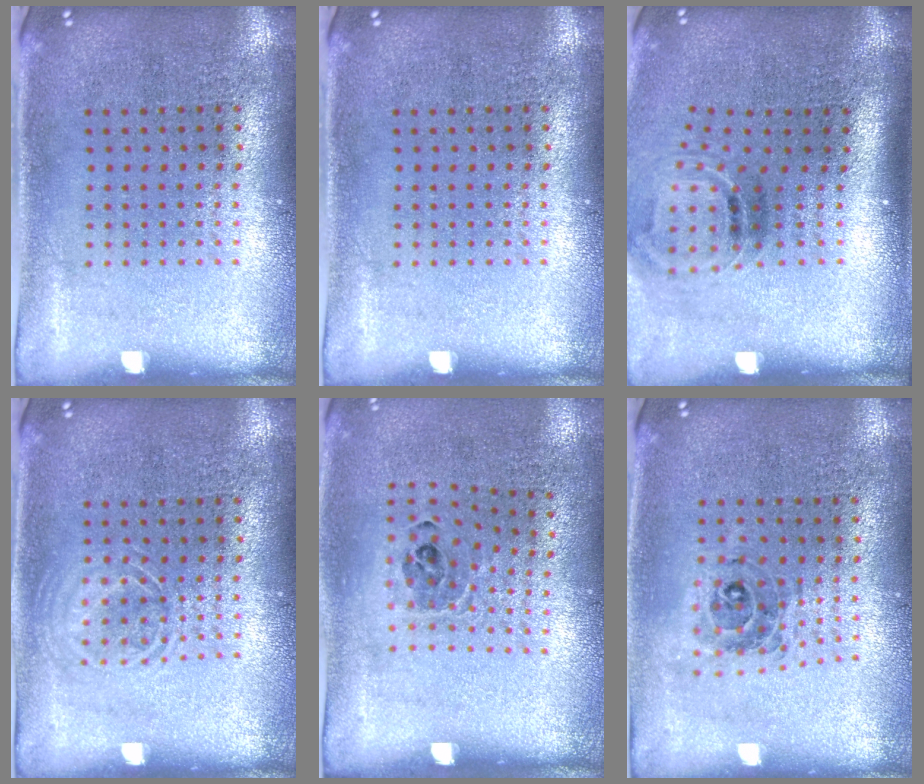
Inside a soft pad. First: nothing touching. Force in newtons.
{"total": 0.0}
{"total": 1.5, "press": 1.0, "slide": 1.1}
{"total": 1.7, "press": 1.7, "slide": 0.3}
{"total": 0.9, "press": 0.8, "slide": 0.3}
{"total": 0.7, "press": 0.7, "slide": 0.2}